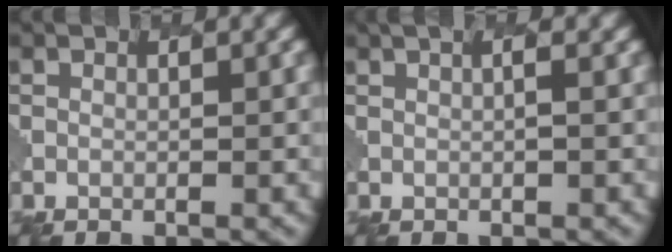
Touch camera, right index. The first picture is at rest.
{"total": 3.1, "force": [1.2, 1.4, 2.4], "torque": [-0.008, 0.028, -0.014]}